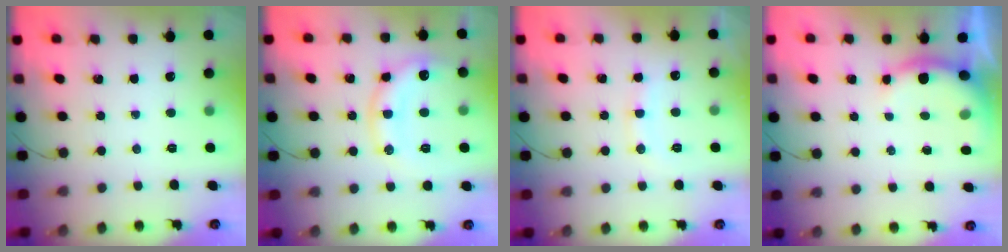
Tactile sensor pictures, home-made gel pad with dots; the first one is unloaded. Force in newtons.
{"total": 13.2, "press": 13.2, "slide": 0.8}
{"total": 9.9, "press": 9.9, "slide": 1.2}
{"total": 5.2, "press": 5.2, "slide": 0.3}